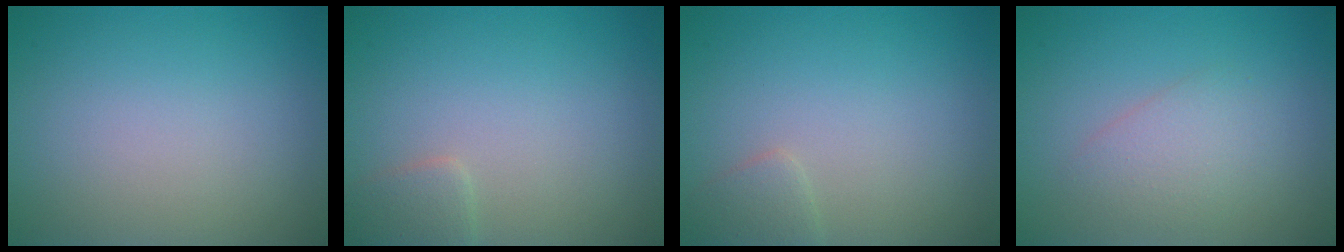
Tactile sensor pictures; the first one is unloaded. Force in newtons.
{"total": 1.6, "press": 1.6, "slide": 0.1}
{"total": 1.3, "press": 1.3, "slide": 0.0}
{"total": 2.2, "press": 2.2, "slide": 0.0}